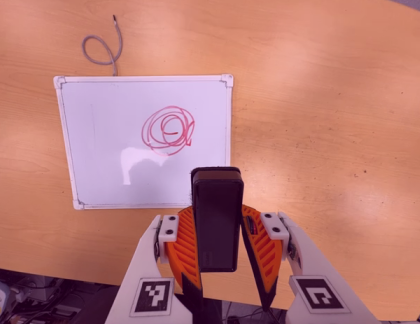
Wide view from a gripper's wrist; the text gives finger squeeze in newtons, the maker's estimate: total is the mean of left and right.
{"total": 7.2, "left": 5.5, "right": 8.8}